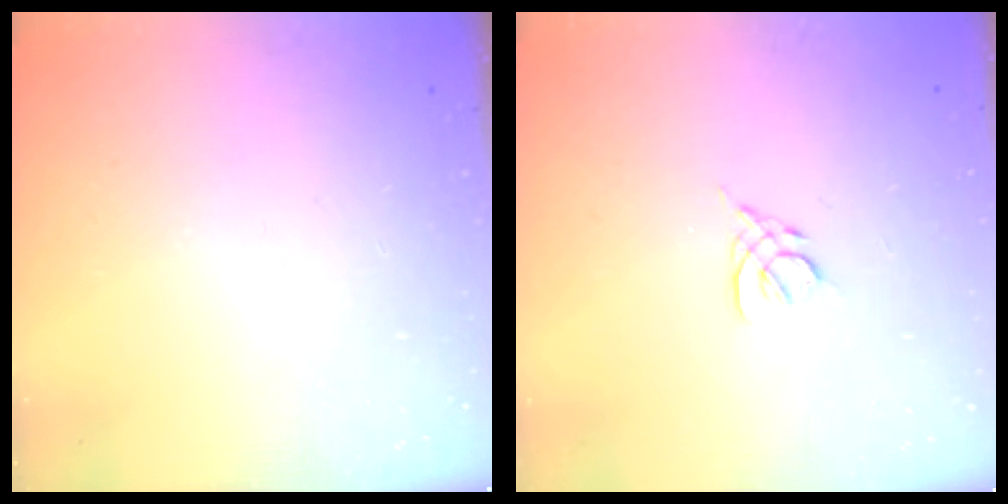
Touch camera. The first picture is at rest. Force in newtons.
{"total": 2.2, "press": 2.1, "slide": 0.6}